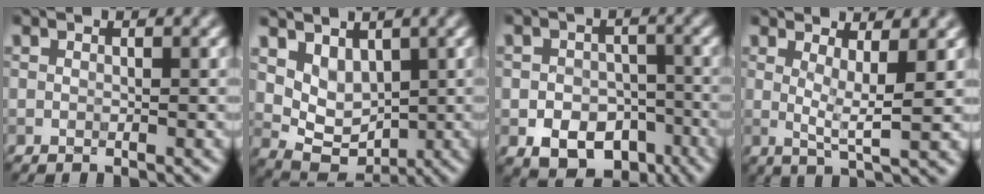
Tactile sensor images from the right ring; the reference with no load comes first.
{"total": 3.6, "force": [1.8, 2.5, 2.0], "torque": [-0.043, -0.015, 0.031]}
{"total": 7.8, "force": [-4.1, 5.7, 3.4], "torque": [-0.040, -0.007, -0.062]}
{"total": 3.7, "force": [1.2, 0.7, 3.4], "torque": [-0.056, -0.011, 0.021]}